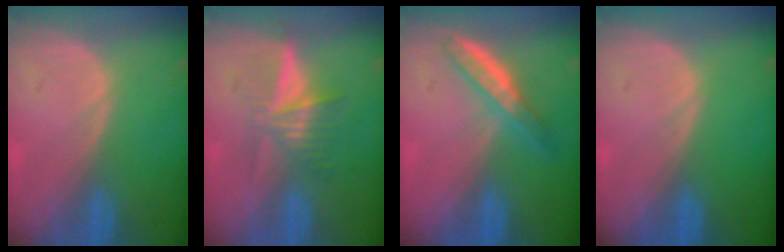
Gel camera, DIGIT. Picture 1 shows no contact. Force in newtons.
{"total": 6.3, "press": 5.4, "slide": 3.2}
{"total": 4.9, "press": 4.5, "slide": 2.0}
{"total": 0.0}